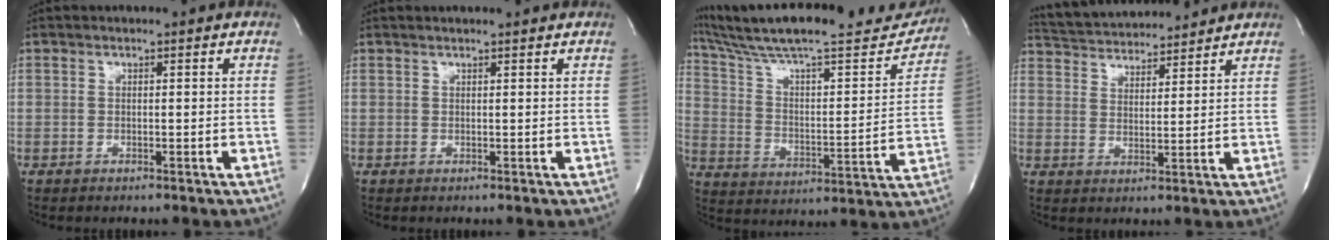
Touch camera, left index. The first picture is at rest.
{"total": 2.6, "force": [2.5, 0.0, 0.8], "torque": [-0.013, 0.012, 0.028]}
{"total": 27.2, "force": [23.6, 4.6, 12.6], "torque": [-0.212, -0.018, 0.339]}
{"total": 12.3, "force": [11.7, 1.9, 3.2], "torque": [-0.063, 0.021, 0.187]}